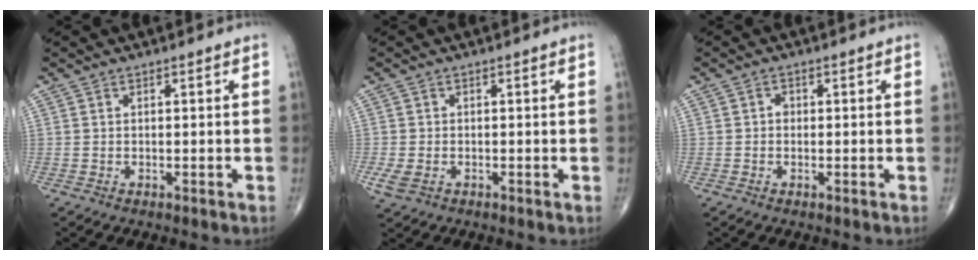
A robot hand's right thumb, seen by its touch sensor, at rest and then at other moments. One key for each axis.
{"total": 3.0, "fx": -1.0, "fy": 2.0, "fz": 2.0, "tx": -0.045, "ty": -0.005, "tz": -0.017}
{"total": 1.1, "fx": -0.1, "fy": 1.0, "fz": 0.6, "tx": -0.002, "ty": 0.004, "tz": -0.005}